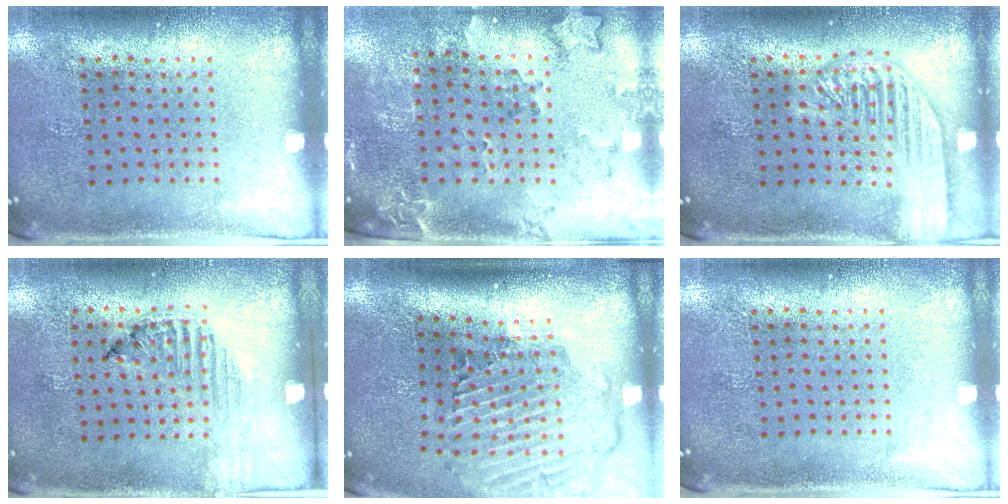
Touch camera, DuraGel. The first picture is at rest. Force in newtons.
{"total": 1.9, "press": 1.7, "slide": 1.0}
{"total": 2.4, "press": 2.4, "slide": 0.3}
{"total": 1.2, "press": 1.2, "slide": 0.4}
{"total": 3.0, "press": 2.1, "slide": 2.1}
{"total": 0.0}